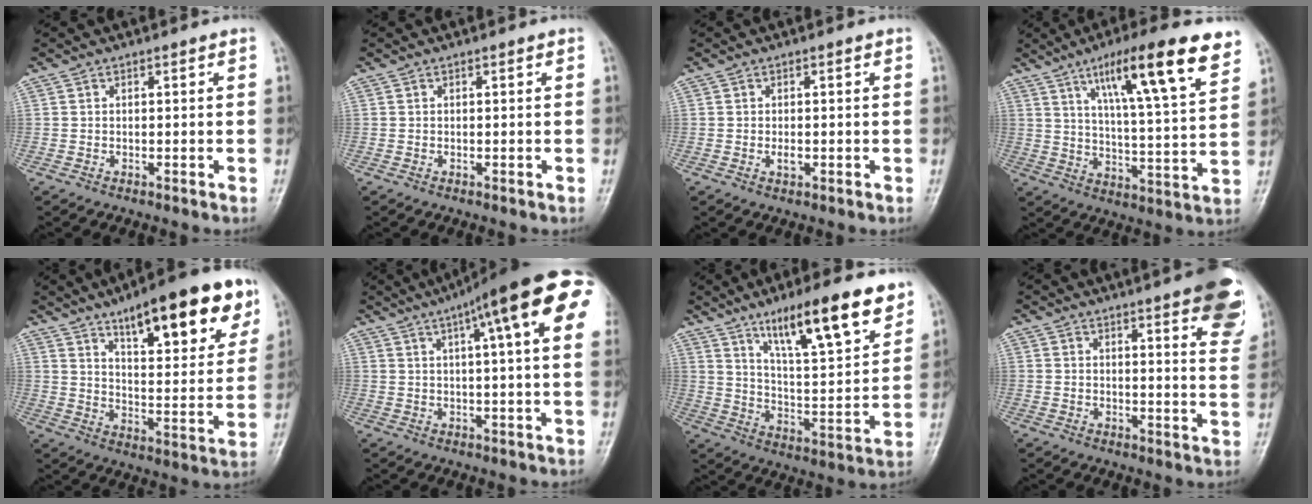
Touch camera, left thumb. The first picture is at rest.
{"total": 0.0}
{"total": 1.3, "force": [-0.3, 0.7, 1.1], "torque": [-0.018, -0.001, -0.004]}
{"total": 17.9, "force": [10.5, 3.0, 14.3], "torque": [-0.204, -0.042, 0.165]}
{"total": 21.8, "force": [12.6, 6.7, 16.4], "torque": [-0.198, -0.043, 0.188]}
{"total": 20.4, "force": [9.4, 3.6, 17.8], "torque": [-0.250, 0.017, 0.116]}
{"total": 18.1, "force": [11.7, 4.1, 13.2], "torque": [-0.181, -0.057, 0.196]}
{"total": 14.5, "force": [8.4, 3.3, 11.3], "torque": [-0.116, -0.036, 0.091]}